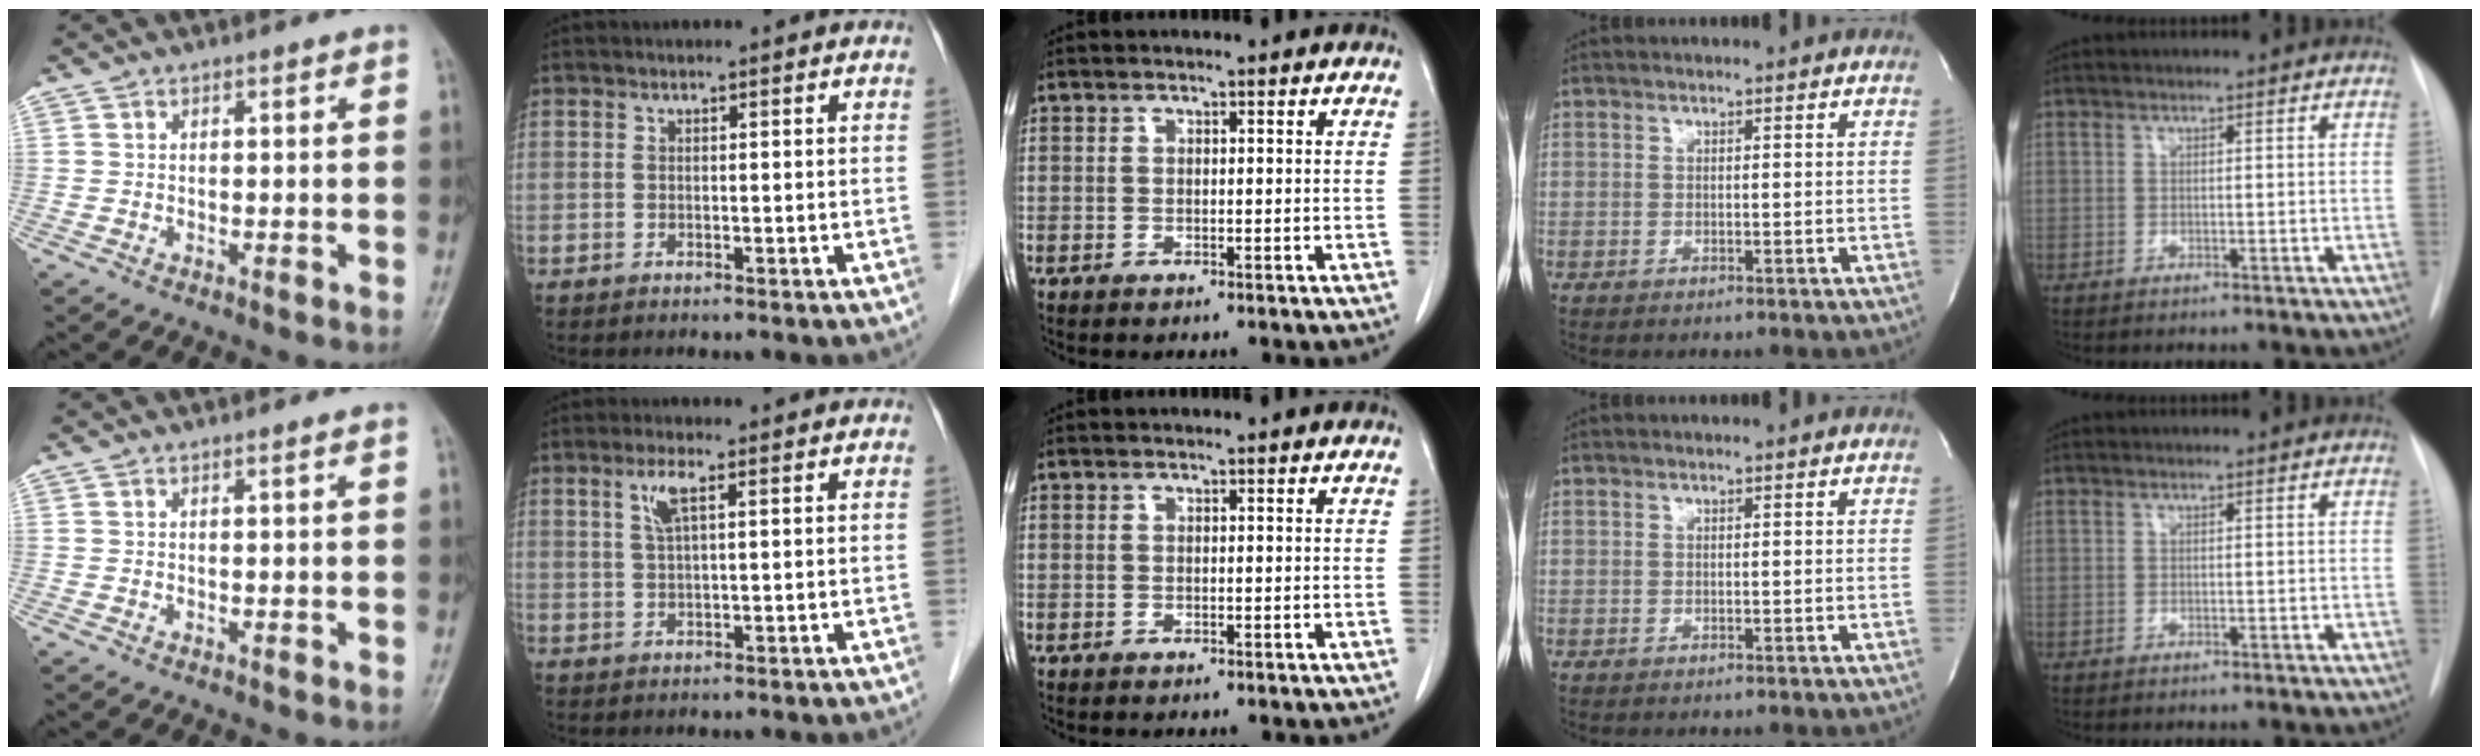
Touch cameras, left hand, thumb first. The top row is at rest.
{"index": {"total": 3.2, "force": [1.5, 0.4, 2.8], "torque": [-0.064, 0.004, 0.030]}}